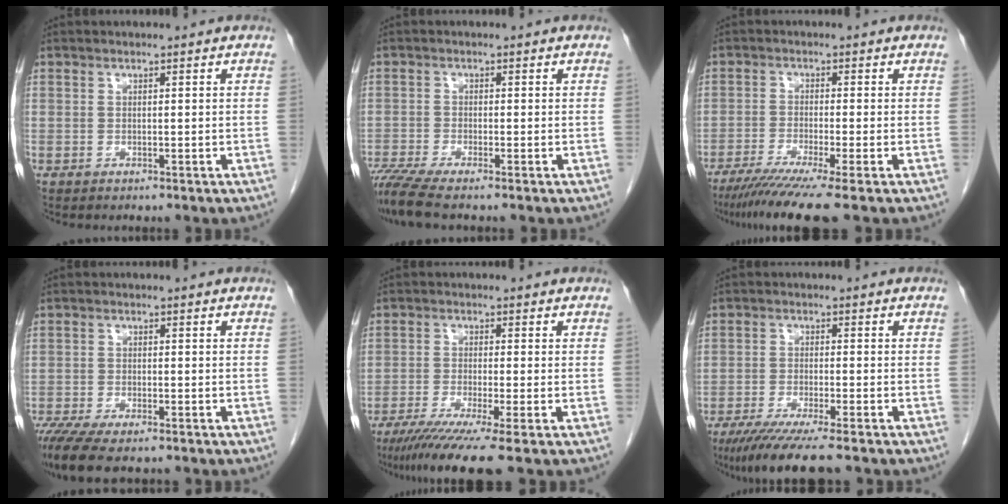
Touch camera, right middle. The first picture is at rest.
{"total": 5.0, "force": [-4.2, -0.6, 2.6], "torque": [-0.051, -0.015, -0.079]}
{"total": 9.0, "force": [-6.8, -1.5, 5.6], "torque": [-0.078, -0.029, -0.109]}
{"total": 9.6, "force": [-7.6, 2.4, 5.3], "torque": [-0.086, -0.014, -0.118]}
{"total": 9.1, "force": [-6.8, -1.2, 6.0], "torque": [-0.086, -0.028, -0.108]}
{"total": 10.7, "force": [-8.5, 0.2, 6.5], "torque": [-0.093, -0.026, -0.135]}